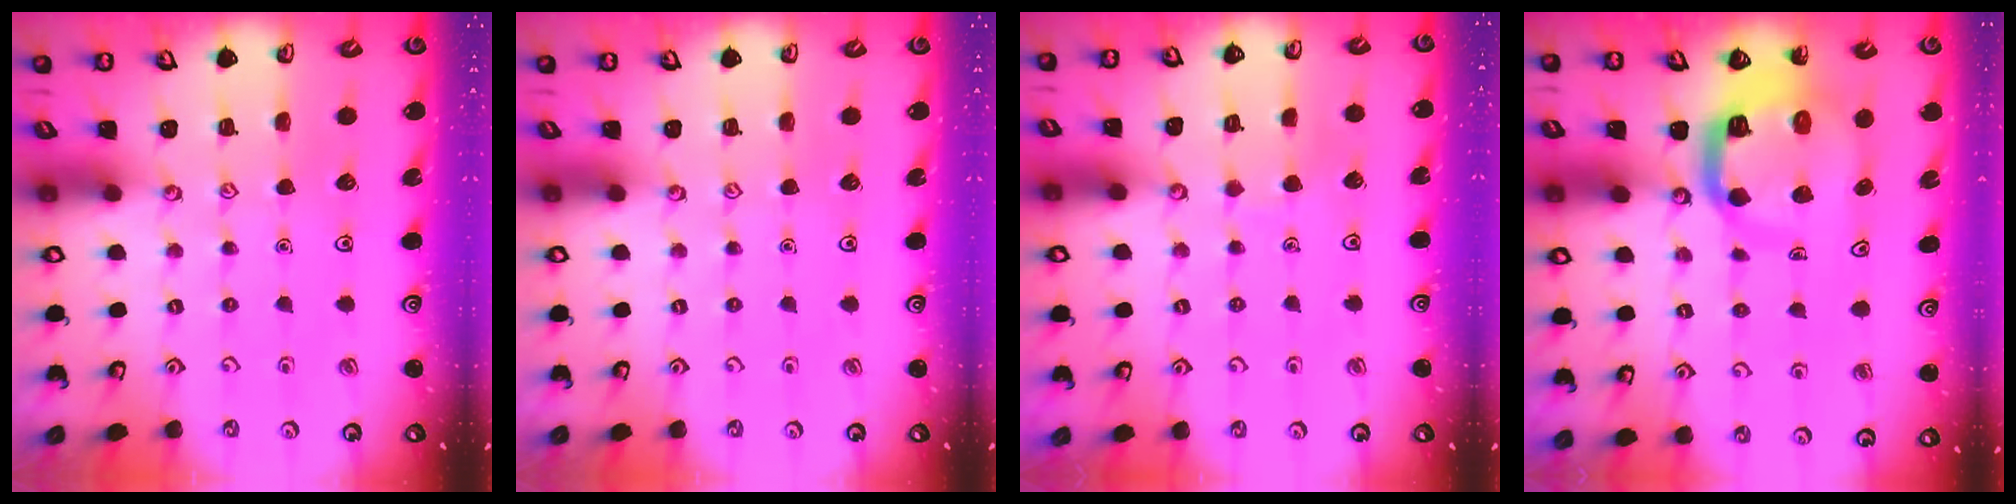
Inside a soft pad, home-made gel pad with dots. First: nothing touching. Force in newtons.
{"total": 0.0}
{"total": 2.4, "press": 2.4, "slide": 0.1}
{"total": 9.2, "press": 9.1, "slide": 1.2}